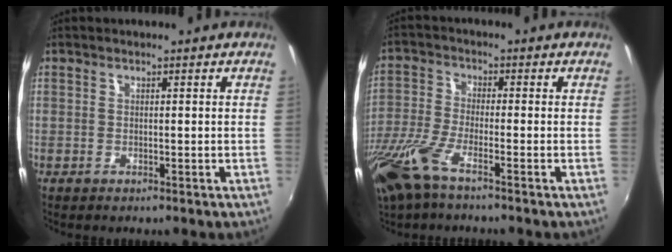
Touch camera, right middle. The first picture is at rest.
{"total": 11.0, "force": [-7.3, 2.4, 7.9], "torque": [-0.185, -0.033, -0.148]}